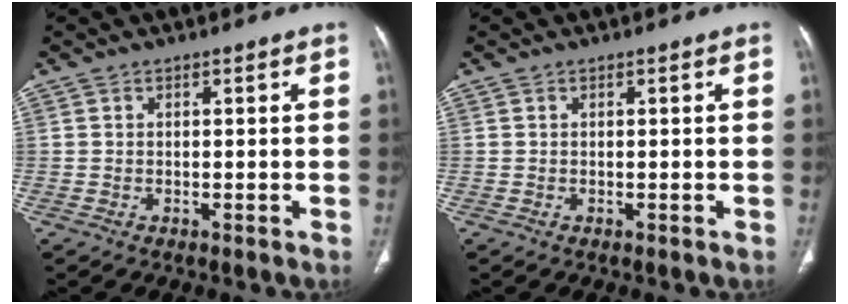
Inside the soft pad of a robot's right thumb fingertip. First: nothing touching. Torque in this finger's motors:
{"motor_torque": [0.03, 0.03, 0.00, 0.00, 0.04]}